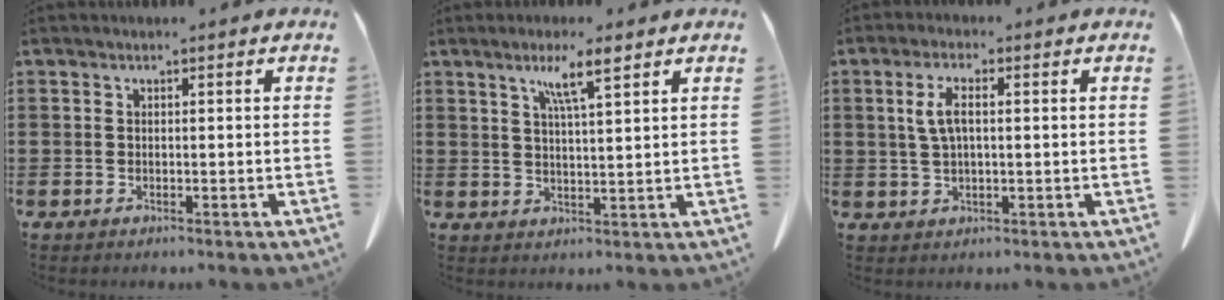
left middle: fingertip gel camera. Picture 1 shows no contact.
{"total": 5.5, "force": [3.6, 0.3, 4.1], "torque": [-0.082, -0.001, 0.059]}
{"total": 4.5, "force": [0.9, 1.7, 4.1], "torque": [-0.091, 0.007, 0.010]}